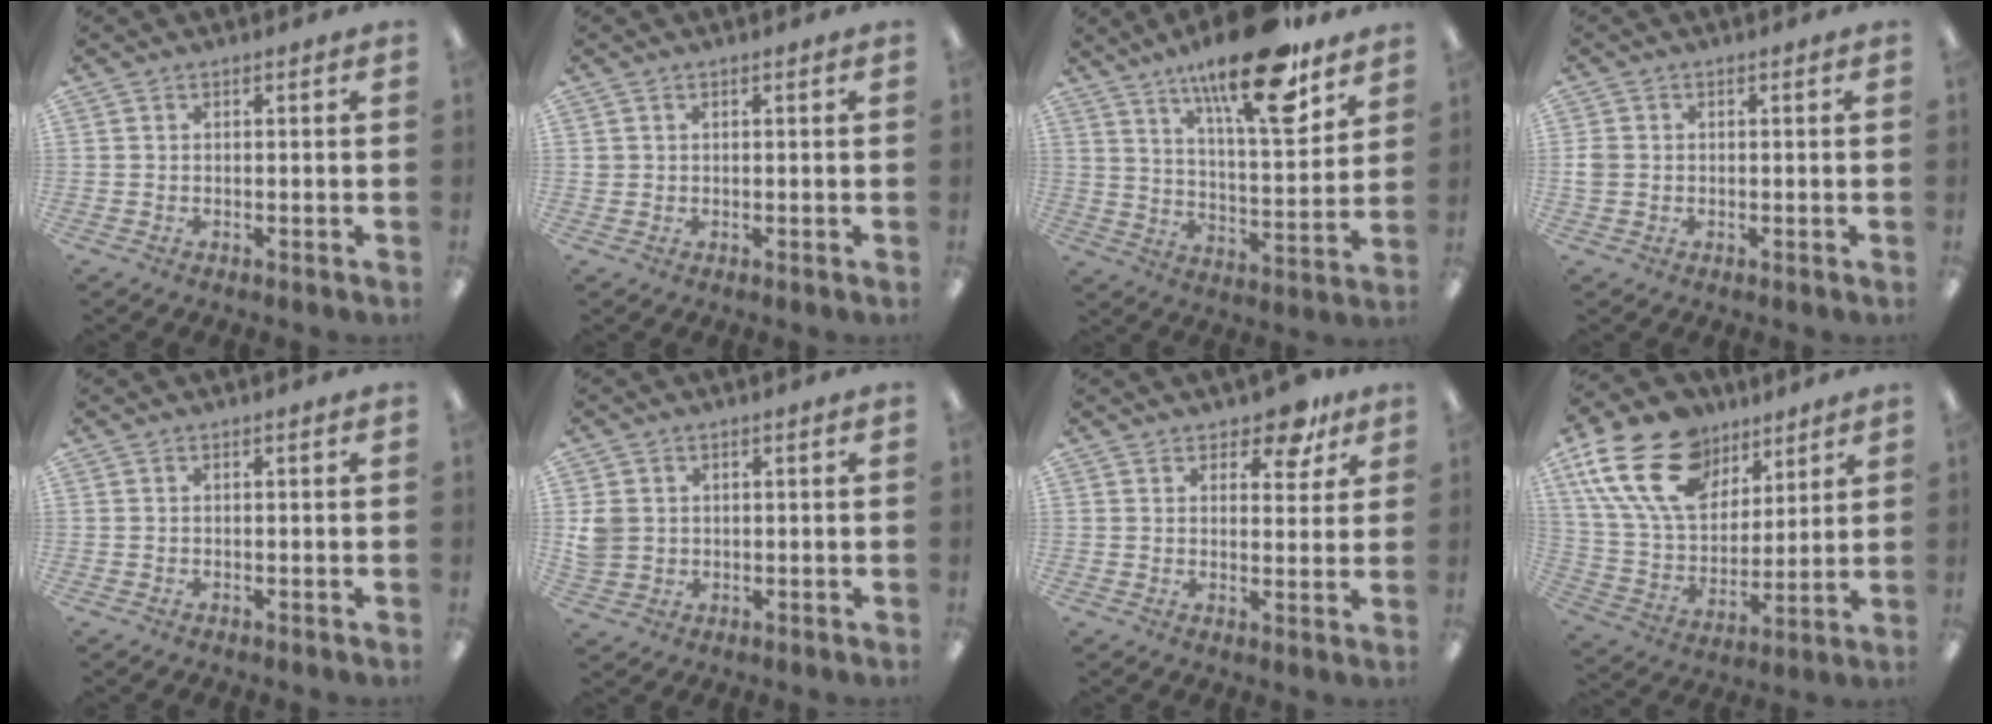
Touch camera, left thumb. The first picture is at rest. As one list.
[{"total": 1.0, "force": [0.4, 0.9, 0.1], "torque": [-0.002, 0.004, 0.006]}, {"total": 21.9, "force": [14.9, 6.5, 14.7], "torque": [-0.224, -0.087, 0.237]}, {"total": 2.4, "force": [0.0, 2.1, 1.1], "torque": [-0.020, 0.006, -0.001]}, {"total": 0.0}, {"total": 4.4, "force": [0.8, 4.1, 1.4], "torque": [-0.024, 0.006, 0.017]}, {"total": 7.5, "force": [5.5, 3.5, 3.6], "torque": [-0.028, -0.032, 0.092]}, {"total": 21.8, "force": [11.7, 13.9, 12.0], "torque": [-0.240, -0.044, 0.216]}]